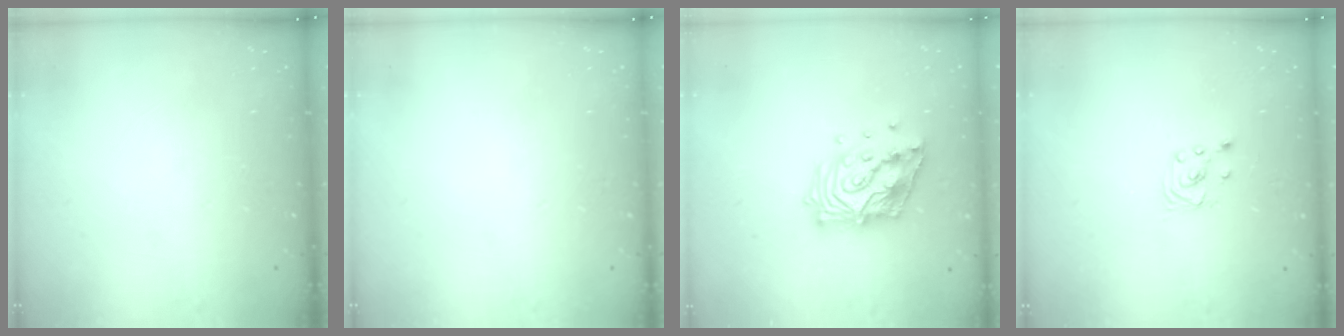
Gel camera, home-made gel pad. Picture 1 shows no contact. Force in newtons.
{"total": 0.0}
{"total": 14.7, "press": 14.6, "slide": 1.9}
{"total": 1.7, "press": 1.6, "slide": 0.1}